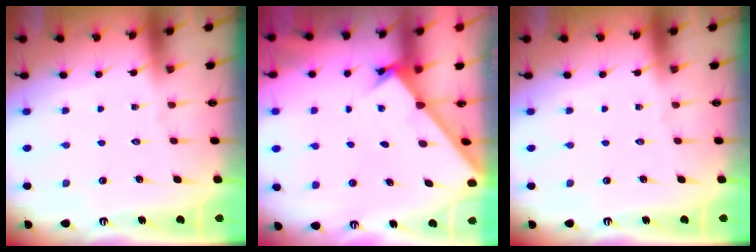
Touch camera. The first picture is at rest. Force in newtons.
{"total": 1.6, "press": 1.5, "slide": 0.1}
{"total": 0.0}